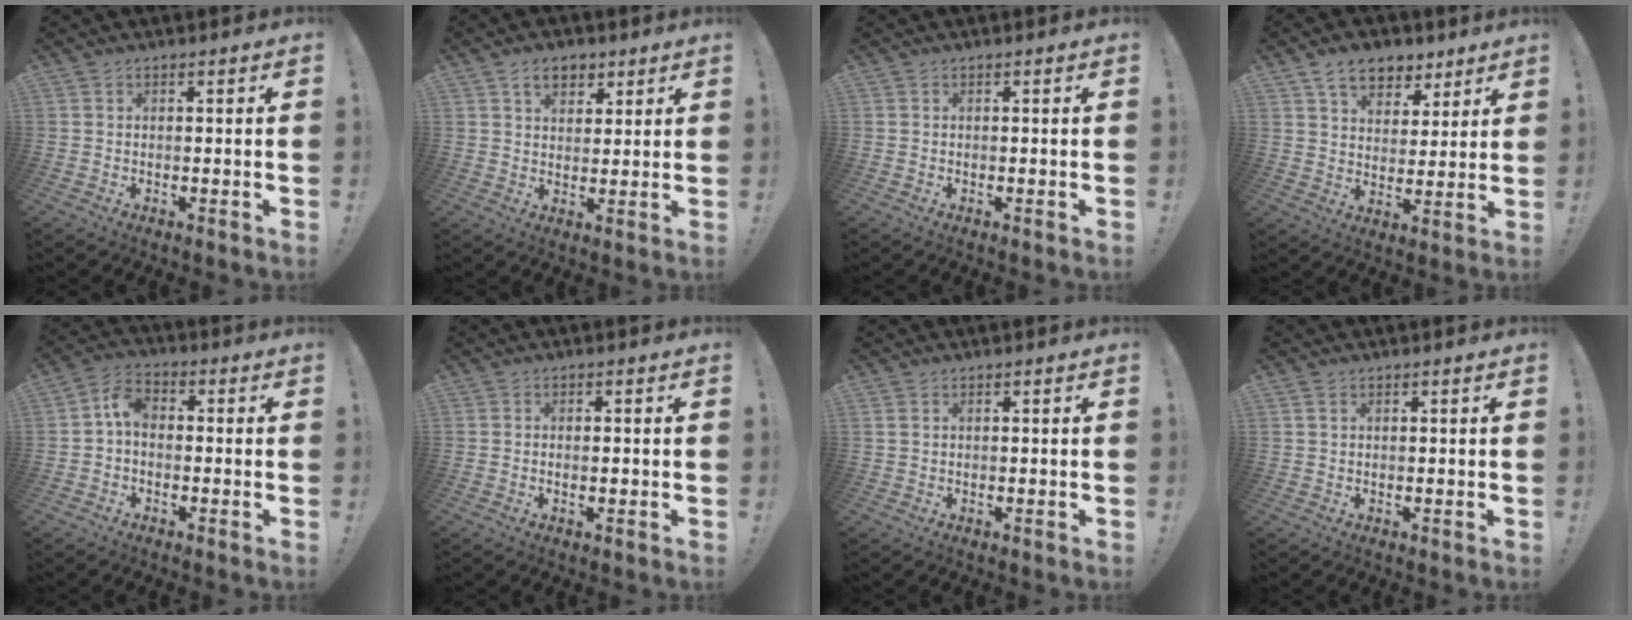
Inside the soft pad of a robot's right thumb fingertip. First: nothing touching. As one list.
[{"total": 6.9, "force": [3.8, 4.7, 3.4], "torque": [-0.042, -0.009, 0.068]}, {"total": 0.0}, {"total": 10.7, "force": [6.9, 6.9, 4.5], "torque": [-0.059, -0.035, 0.130]}, {"total": 5.8, "force": [-0.2, 3.8, 4.4], "torque": [-0.080, 0.013, -0.002]}, {"total": 1.1, "force": [-0.4, 0.2, 1.0], "torque": [-0.005, -0.005, -0.011]}, {"total": 1.0, "force": [0.7, 0.5, 0.5], "torque": [-0.013, 0.001, 0.013]}, {"total": 1.0, "force": [0.6, 0.5, 0.6], "torque": [-0.006, -0.003, 0.010]}]